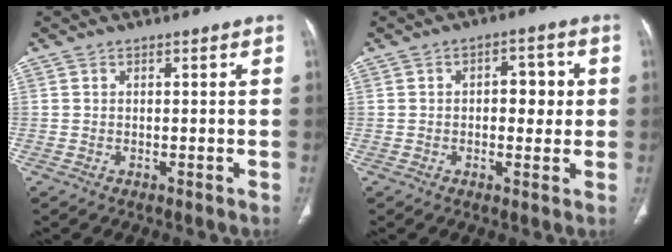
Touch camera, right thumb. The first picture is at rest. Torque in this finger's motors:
{"motor_torque": [-0.29, 0.72, -0.22, 0.33, 0.14]}